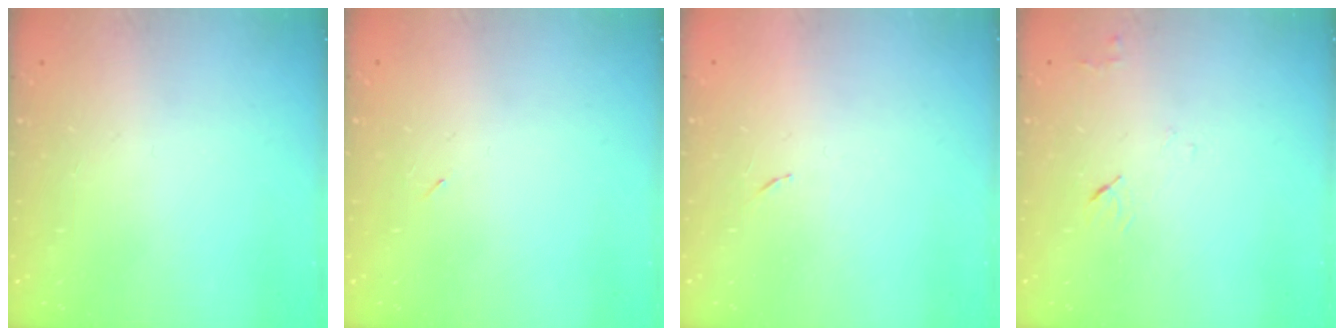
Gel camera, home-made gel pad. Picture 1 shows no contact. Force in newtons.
{"total": 2.2, "press": 1.9, "slide": 1.2}
{"total": 3.5, "press": 3.3, "slide": 1.2}
{"total": 4.6, "press": 4.5, "slide": 0.6}